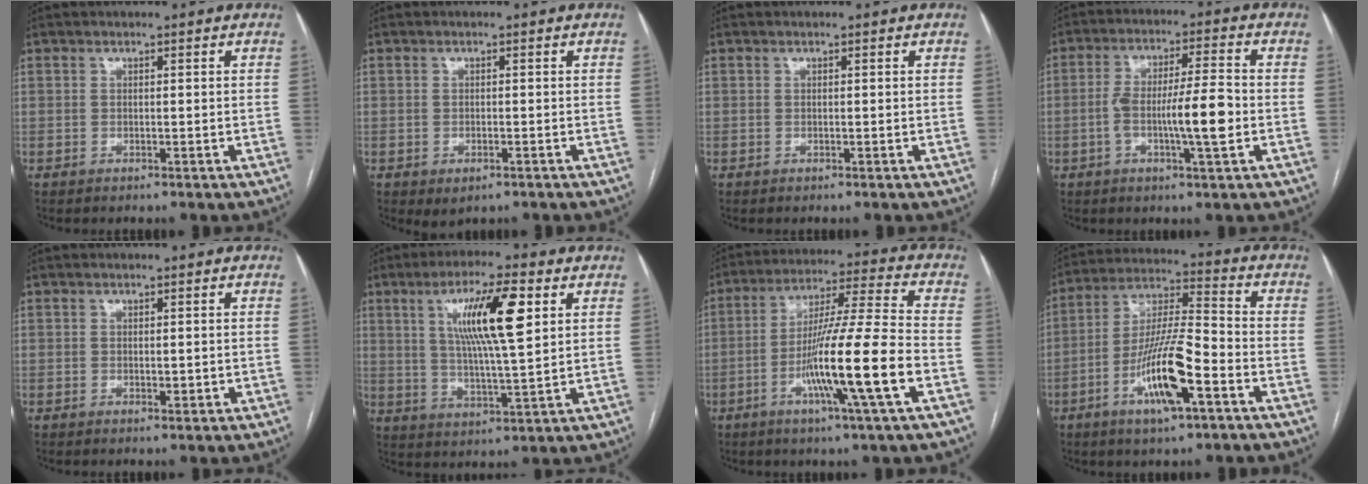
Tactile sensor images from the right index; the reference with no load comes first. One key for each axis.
{"total": 2.3, "fx": -1.2, "fy": 1.2, "fz": 1.6, "tx": -0.022, "ty": -0.002, "tz": -0.006}
{"total": 0.0}
{"total": 9.4, "fx": -2.0, "fy": 0.8, "fz": 9.2, "tx": -0.161, "ty": 0.008, "tz": -0.037}
{"total": 1.2, "fx": -0.1, "fy": 0.7, "fz": 1.0, "tx": -0.012, "ty": -0.003, "tz": 0.001}
{"total": 12.4, "fx": 4.2, "fy": 1.2, "fz": 11.6, "tx": -0.207, "ty": 0.007, "tz": 0.074}
{"total": 15.6, "fx": -5.0, "fy": -1.2, "fz": 14.7, "tx": -0.265, "ty": -0.010, "tz": -0.094}
{"total": 13.7, "fx": -5.6, "fy": 2.0, "fz": 12.3, "tx": -0.236, "ty": -0.004, "tz": -0.101}